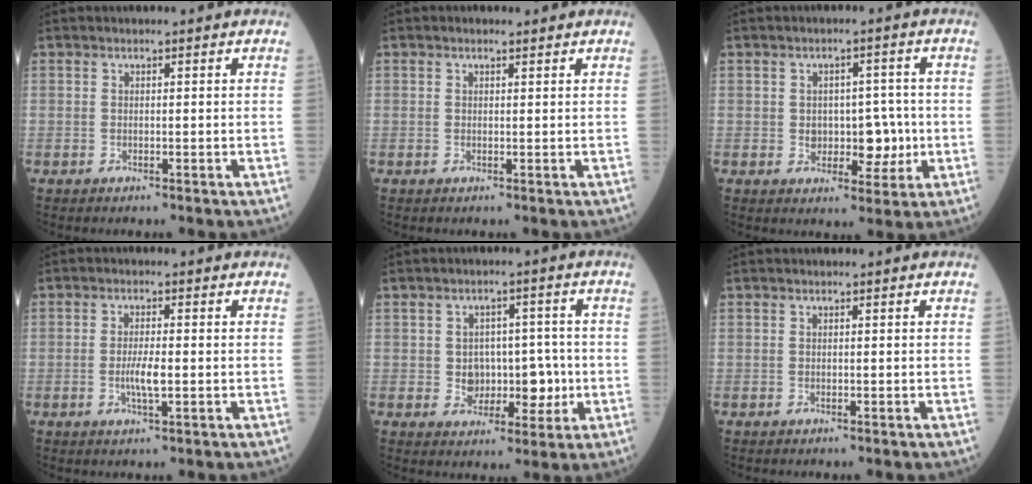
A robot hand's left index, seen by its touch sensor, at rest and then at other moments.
{"total": 0.8, "force": [0.7, 0.2, 0.5], "torque": [-0.017, 0.003, 0.009]}
{"total": 5.8, "force": [-0.3, 4.0, 4.2], "torque": [-0.052, 0.014, 0.006]}
{"total": 3.3, "force": [-0.5, 0.4, 3.2], "torque": [-0.067, -0.004, -0.010]}
{"total": 6.1, "force": [-0.5, 4.5, 4.0], "torque": [-0.054, 0.019, 0.002]}
{"total": 0.0}